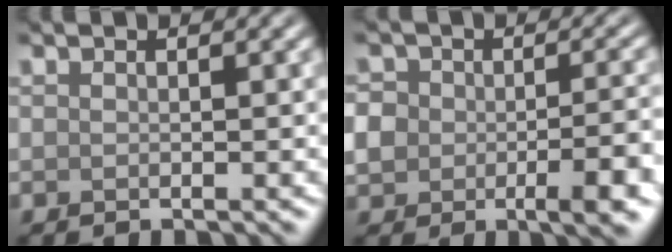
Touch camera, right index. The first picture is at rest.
{"total": 6.5, "force": [-2.3, 4.0, 4.7], "torque": [-0.069, -0.002, -0.044]}